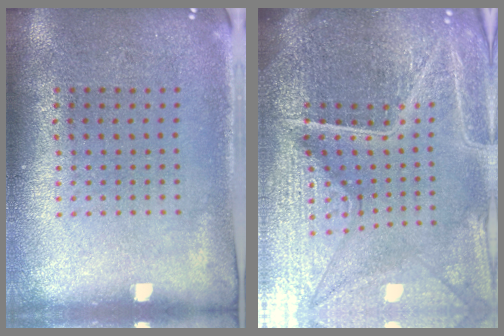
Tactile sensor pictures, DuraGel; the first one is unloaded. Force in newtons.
{"total": 6.5, "press": 5.7, "slide": 3.1}